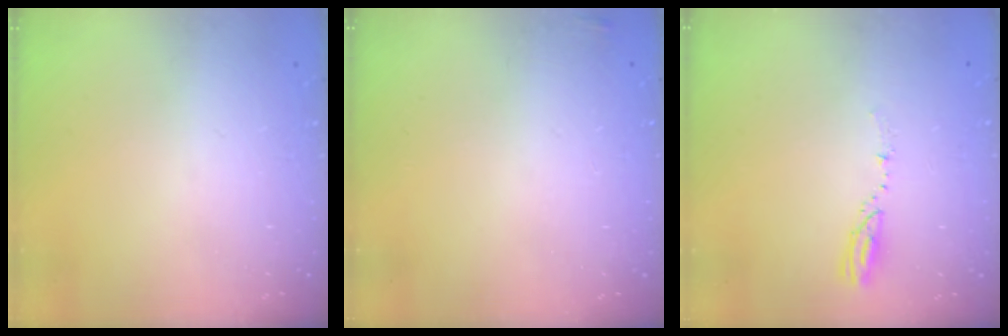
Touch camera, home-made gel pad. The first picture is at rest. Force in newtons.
{"total": 2.2, "press": 2.1, "slide": 0.7}
{"total": 3.3, "press": 3.3, "slide": 0.3}